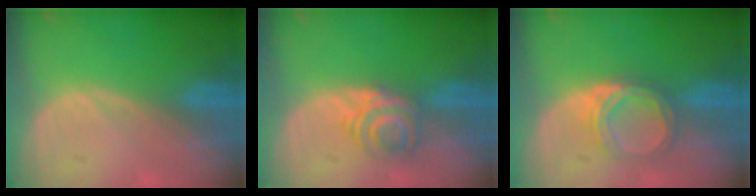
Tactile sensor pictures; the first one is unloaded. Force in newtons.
{"total": 5.9, "press": 4.8, "slide": 3.4}
{"total": 5.4, "press": 4.8, "slide": 2.5}